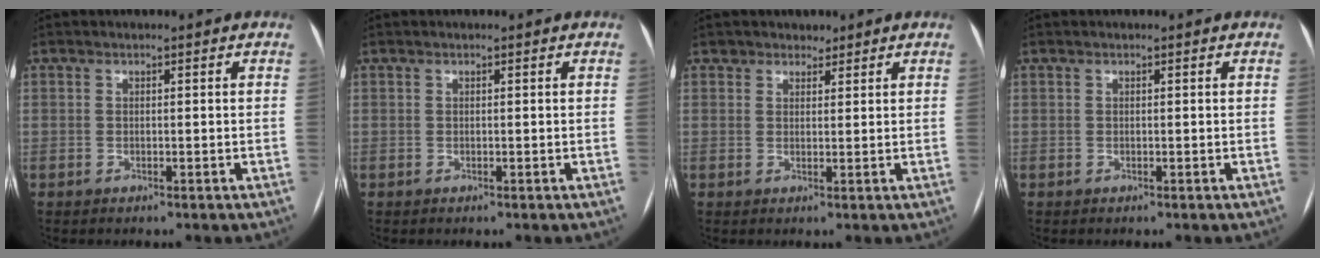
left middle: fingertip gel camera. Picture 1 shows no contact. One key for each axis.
{"total": 0.0}
{"total": 1.9, "fx": 1.4, "fy": 1.3, "fz": -0.2, "tx": 0.012, "ty": -0.003, "tz": 0.015}
{"total": 0.0}